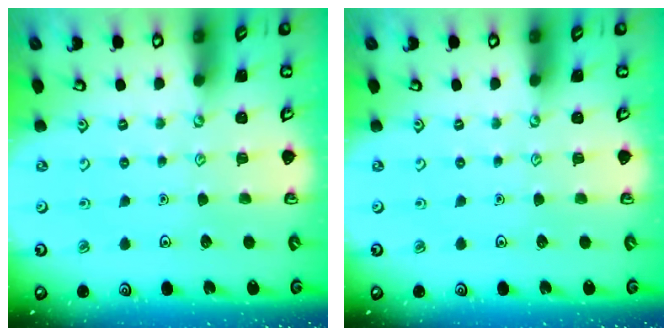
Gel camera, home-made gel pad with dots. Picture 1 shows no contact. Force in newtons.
{"total": 0.0}